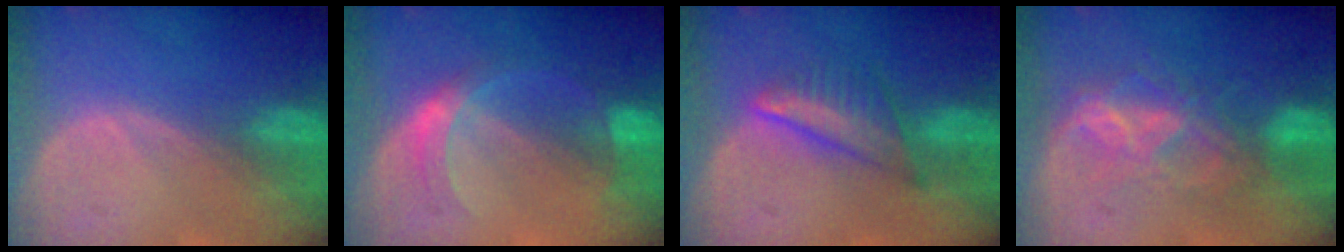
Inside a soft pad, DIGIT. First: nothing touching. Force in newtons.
{"total": 5.0, "press": 4.8, "slide": 1.3}
{"total": 6.3, "press": 5.8, "slide": 2.6}
{"total": 6.8, "press": 6.6, "slide": 1.5}